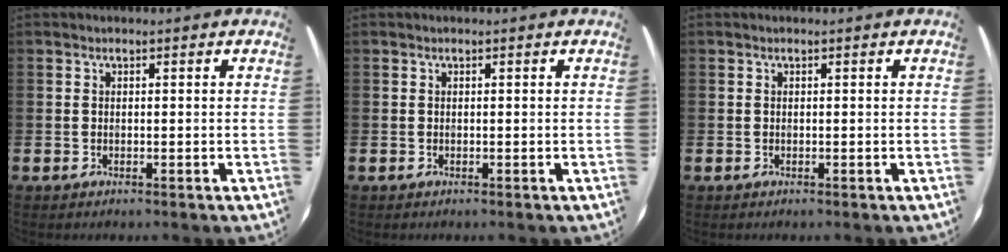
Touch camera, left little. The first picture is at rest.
{"total": 0.0}
{"total": 0.0}